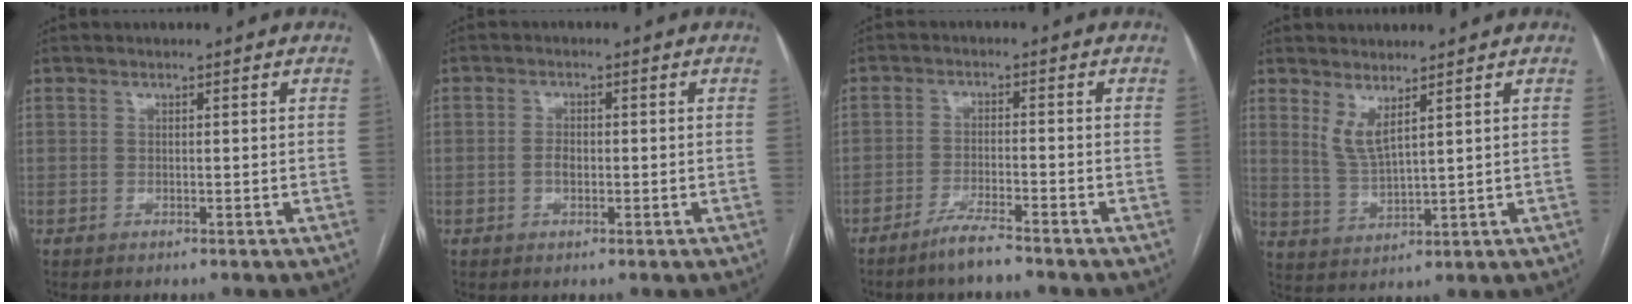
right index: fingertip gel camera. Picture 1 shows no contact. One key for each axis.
{"total": 2.0, "fx": -0.4, "fy": 1.2, "fz": 1.6, "tx": -0.028, "ty": 0.004, "tz": -0.007}
{"total": 4.3, "fx": -3.6, "fy": -0.1, "fz": 2.3, "tx": -0.045, "ty": -0.008, "tz": -0.071}
{"total": 4.2, "fx": 2.7, "fy": 0.5, "fz": 3.2, "tx": -0.071, "ty": -0.017, "tz": 0.064}